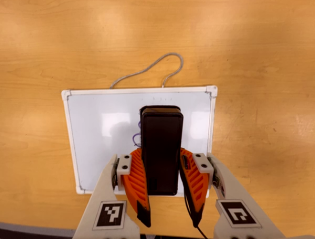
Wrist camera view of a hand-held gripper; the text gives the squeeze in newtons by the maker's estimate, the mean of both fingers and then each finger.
{"total": 10.5, "left": 8.3, "right": 12.8}